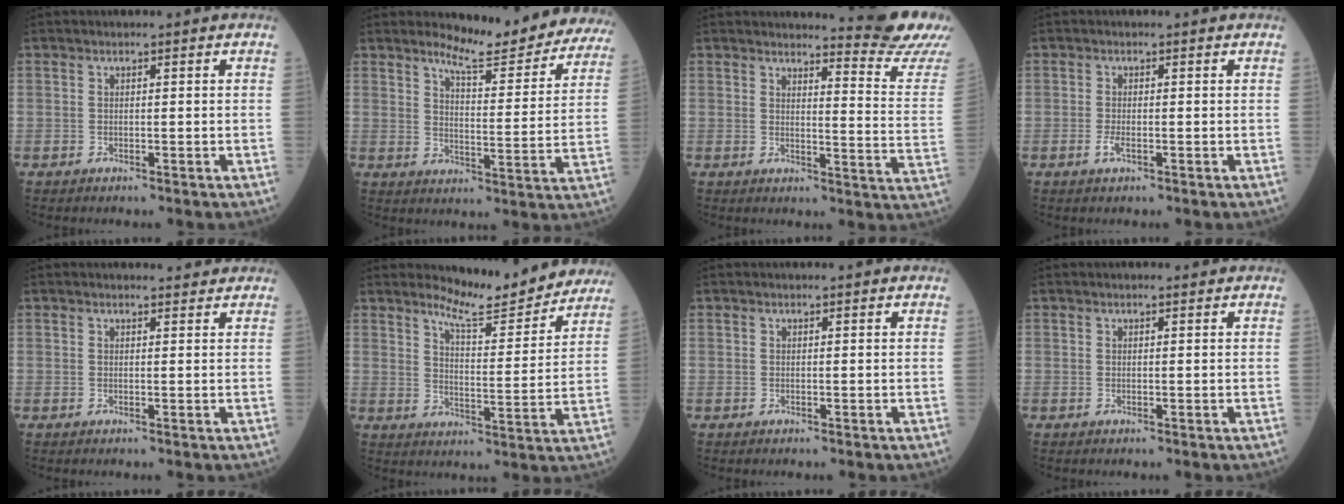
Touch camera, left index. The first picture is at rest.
{"total": 15.1, "force": [14.2, 2.4, 4.8], "torque": [-0.052, -0.054, 0.164]}
{"total": 11.1, "force": [10.7, -2.3, 1.6], "torque": [-0.024, -0.114, 0.117]}
{"total": 1.4, "force": [-0.4, 0.4, 1.3], "torque": [-0.027, -0.001, -0.006]}
{"total": 2.2, "force": [2.1, 0.5, 0.2], "torque": [-0.009, 0.003, 0.023]}
{"total": 12.2, "force": [11.7, 1.4, 3.1], "torque": [-0.043, -0.024, 0.153]}
{"total": 0.8, "force": [0.7, -0.1, 0.2], "torque": [-0.013, -0.003, 0.009]}
{"total": 1.1, "force": [1.0, 0.1, 0.6], "torque": [-0.011, 0.007, 0.015]}